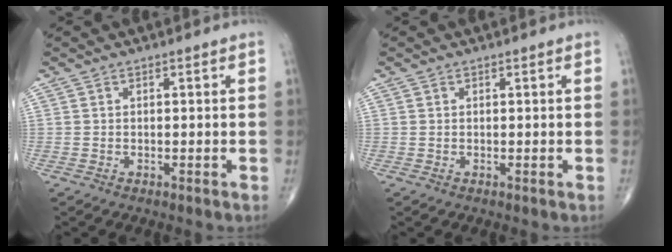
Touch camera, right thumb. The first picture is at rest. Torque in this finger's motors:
{"motor_torque": [0.82, 1.09, -0.19, -0.01, 0.00]}